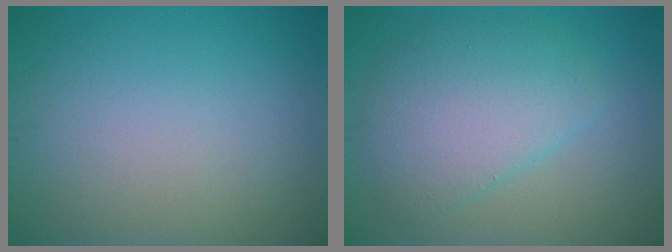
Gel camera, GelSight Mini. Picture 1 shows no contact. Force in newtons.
{"total": 5.3, "press": 5.3, "slide": 0.0}